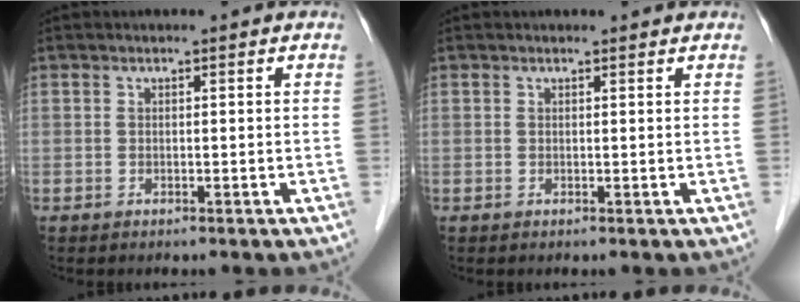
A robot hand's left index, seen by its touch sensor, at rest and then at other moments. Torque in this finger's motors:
{"motor_torque": [0.82, -0.81, -0.02, 0.00]}